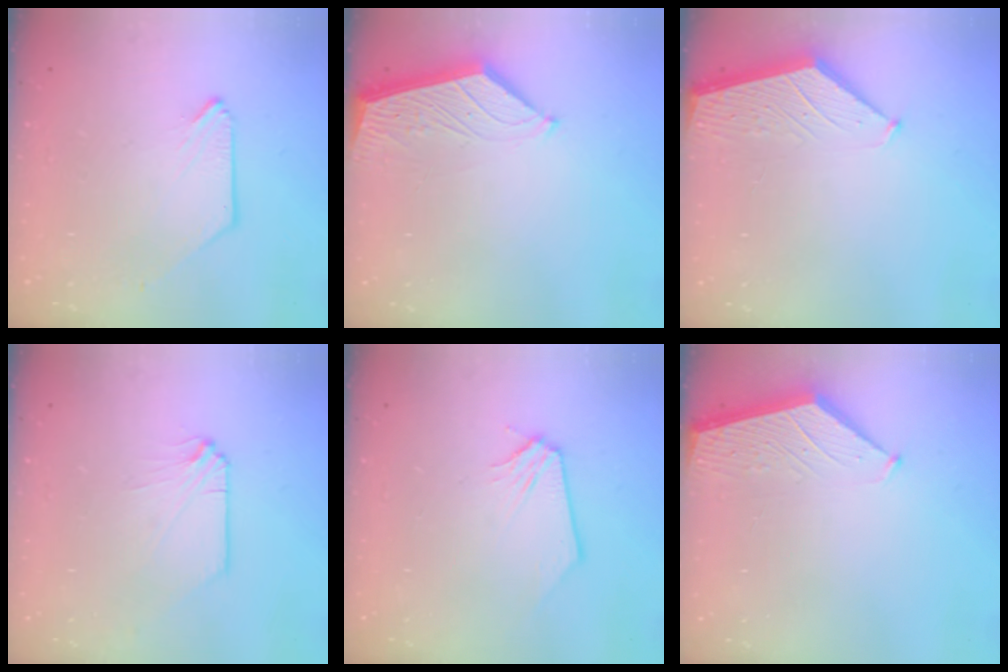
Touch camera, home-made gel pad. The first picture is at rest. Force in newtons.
{"total": 3.7, "press": 3.7, "slide": 0.5}
{"total": 1.5, "press": 1.5, "slide": 0.2}
{"total": 0.0}
{"total": 0.0}
{"total": 2.4, "press": 2.4, "slide": 0.3}